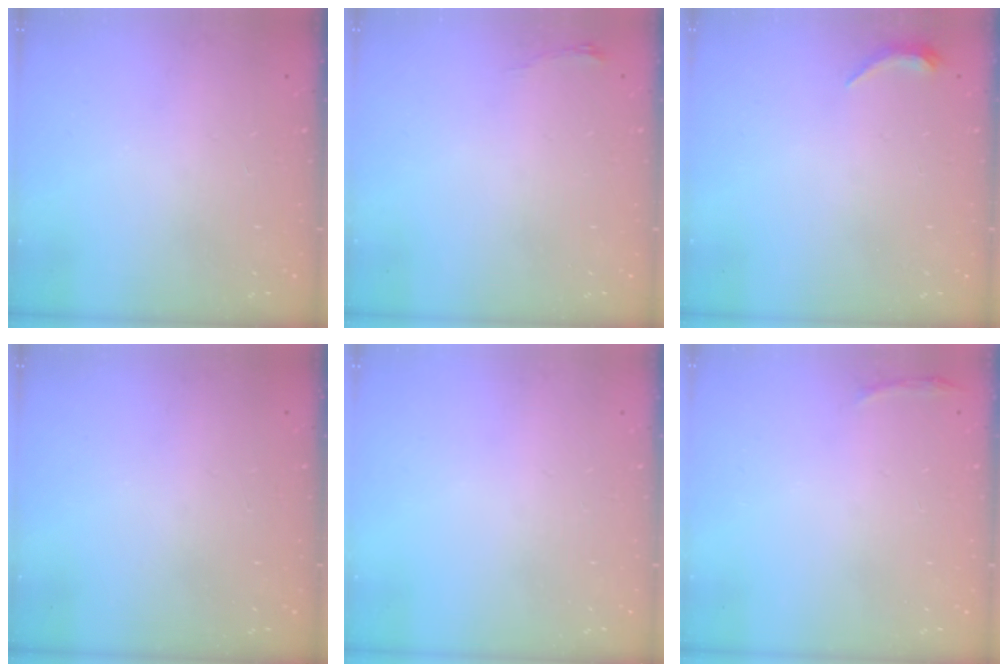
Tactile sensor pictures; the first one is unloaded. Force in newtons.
{"total": 3.4, "press": 3.4, "slide": 0.5}
{"total": 4.8, "press": 4.7, "slide": 0.9}
{"total": 1.0, "press": 0.0, "slide": 1.0}
{"total": 0.0}
{"total": 3.0, "press": 1.9, "slide": 2.3}